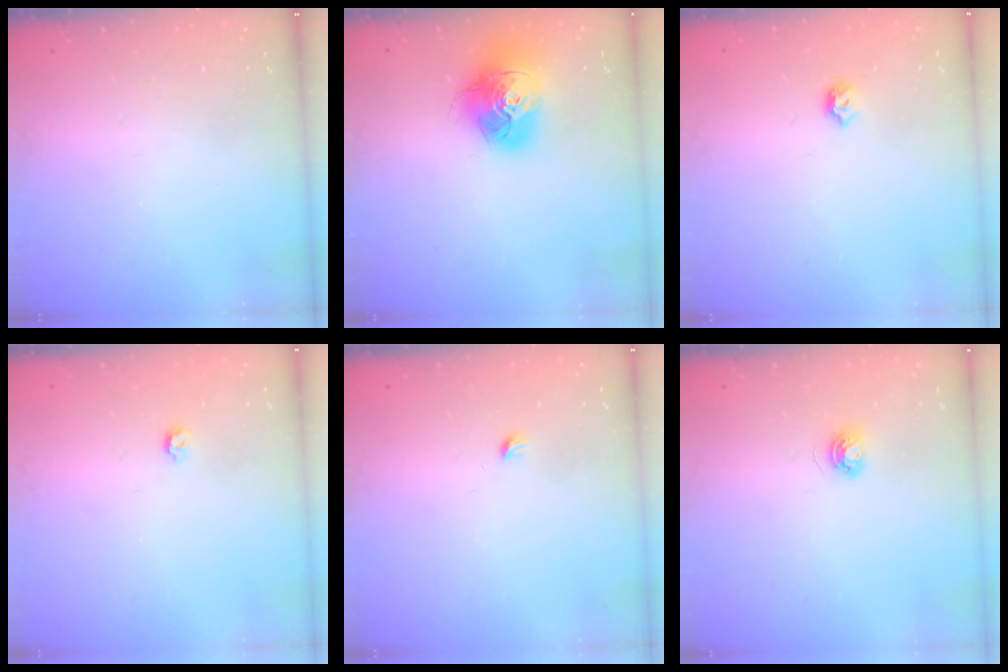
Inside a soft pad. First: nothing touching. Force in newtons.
{"total": 16.4, "press": 16.4, "slide": 1.7}
{"total": 4.8, "press": 4.7, "slide": 1.0}
{"total": 3.5, "press": 3.5, "slide": 0.5}
{"total": 2.9, "press": 2.9, "slide": 0.4}
{"total": 3.7, "press": 3.7, "slide": 0.5}